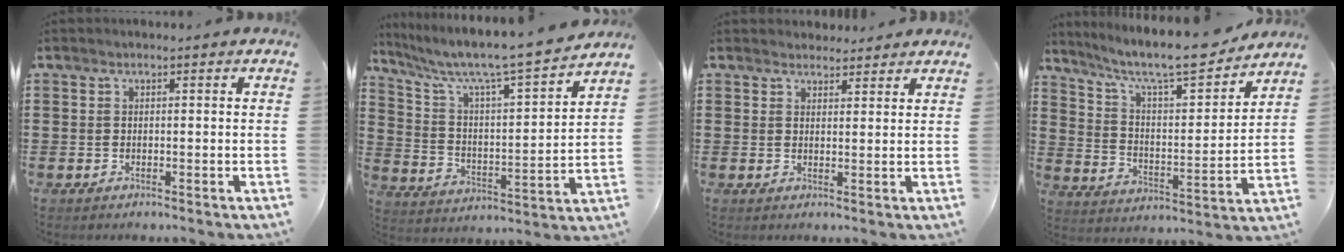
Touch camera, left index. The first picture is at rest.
{"total": 6.7, "force": [5.9, 0.2, 3.2], "torque": [-0.091, -0.052, 0.091]}
{"total": 2.5, "force": [2.3, 0.8, 0.0], "torque": [0.003, -0.004, 0.044]}
{"total": 10.0, "force": [8.5, 1.4, 5.1], "torque": [-0.114, -0.056, 0.138]}